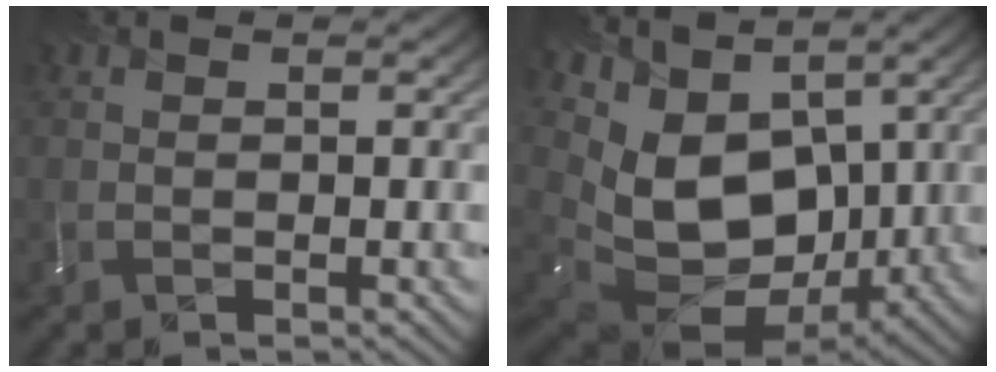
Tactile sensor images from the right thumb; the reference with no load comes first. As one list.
[{"total": 13.7, "force": [3.0, 9.6, 9.3], "torque": [-0.233, -0.018, 0.073]}]